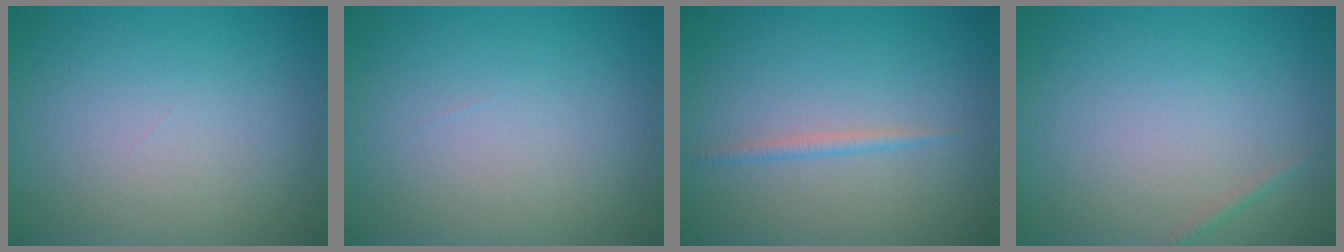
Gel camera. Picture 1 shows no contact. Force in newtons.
{"total": 0.0}
{"total": 0.9, "press": 0.9, "slide": 0.0}
{"total": 0.6, "press": 0.6, "slide": 0.0}